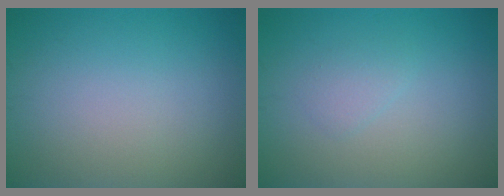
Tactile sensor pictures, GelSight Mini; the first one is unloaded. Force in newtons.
{"total": 1.1, "press": 1.1, "slide": 0.1}